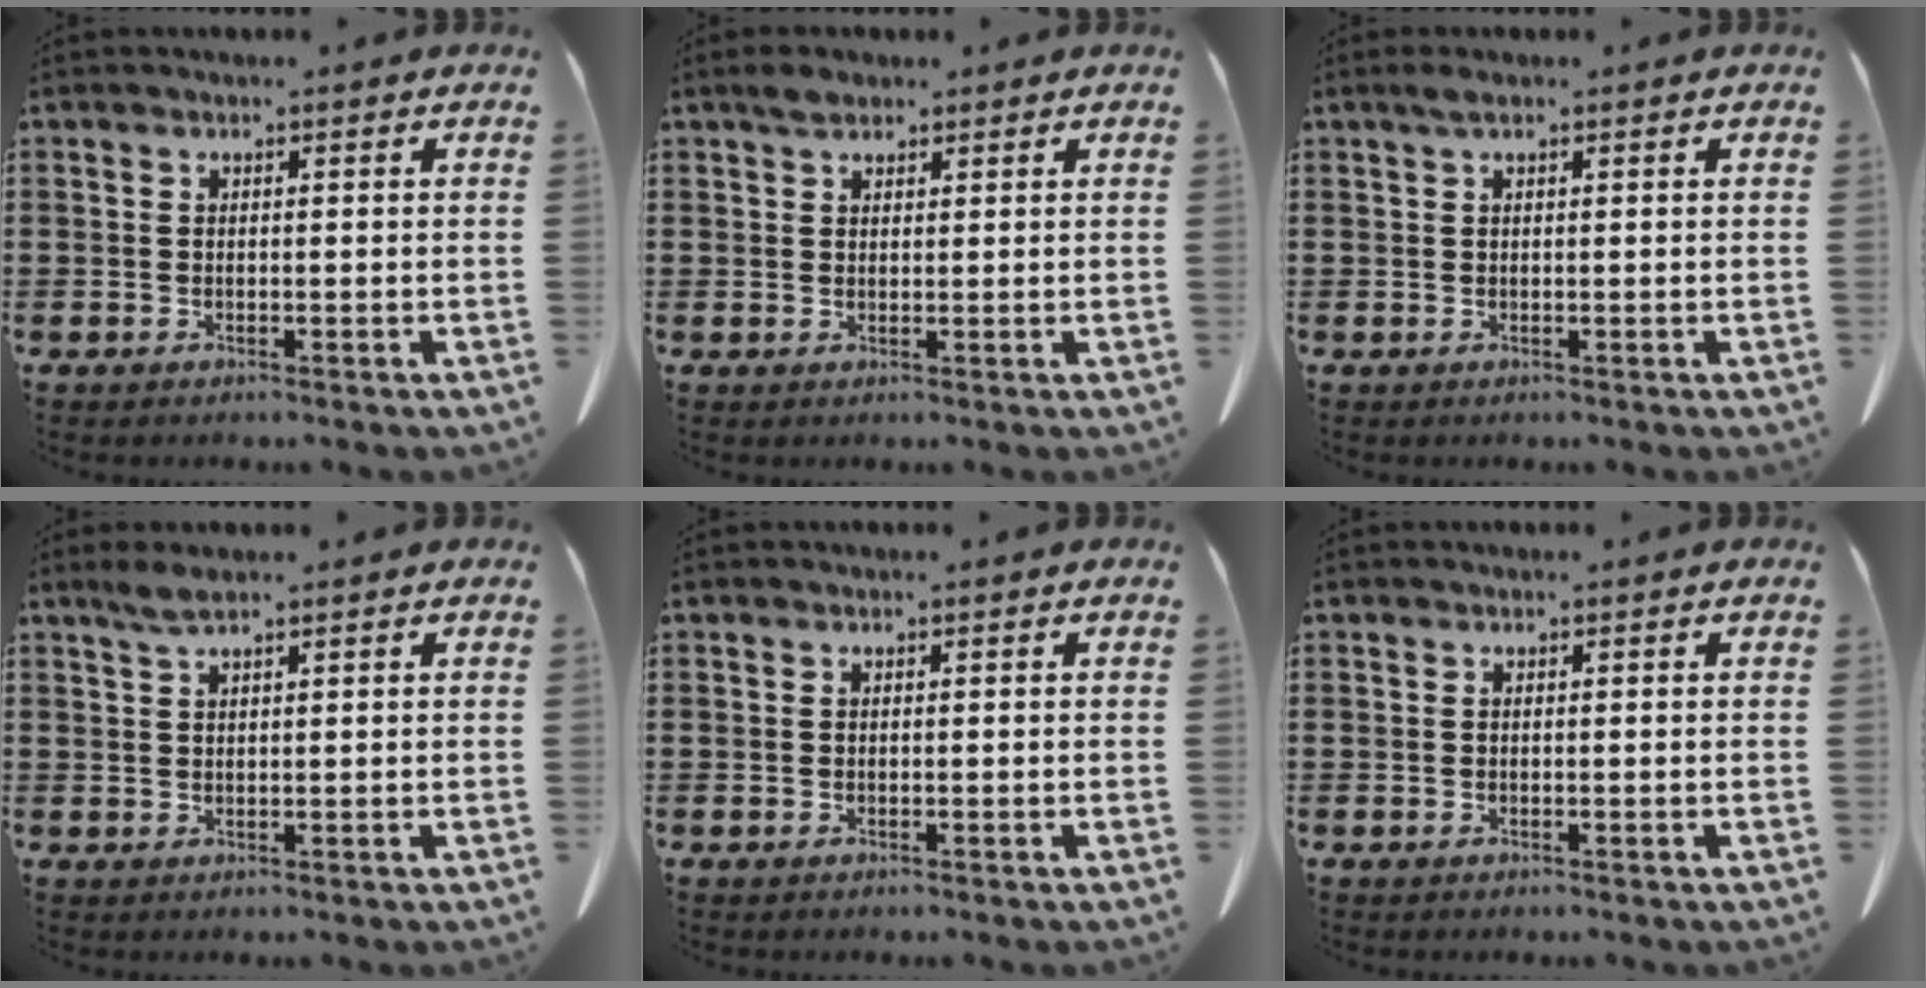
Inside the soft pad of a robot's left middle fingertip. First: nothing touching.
{"total": 2.0, "force": [1.5, 1.1, 0.9], "torque": [-0.013, 0.001, 0.027]}
{"total": 1.2, "force": [0.6, 0.3, 1.0], "torque": [-0.021, 0.004, 0.009]}
{"total": 2.4, "force": [1.6, 0.3, 1.7], "torque": [-0.036, 0.002, 0.030]}
{"total": 0.0}
{"total": 0.0}